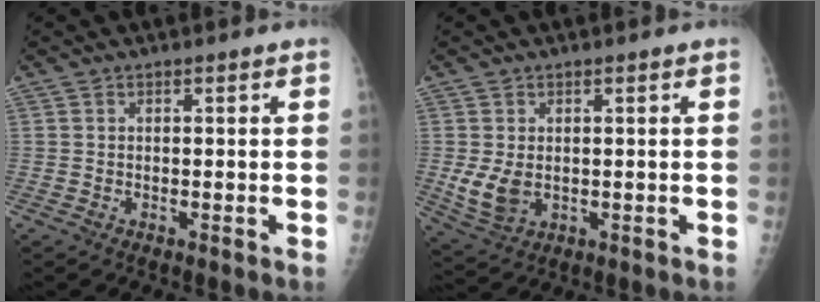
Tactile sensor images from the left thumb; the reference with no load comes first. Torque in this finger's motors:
{"motor_torque": [0.43, 0.45, 0.74, -0.14, 0.21]}